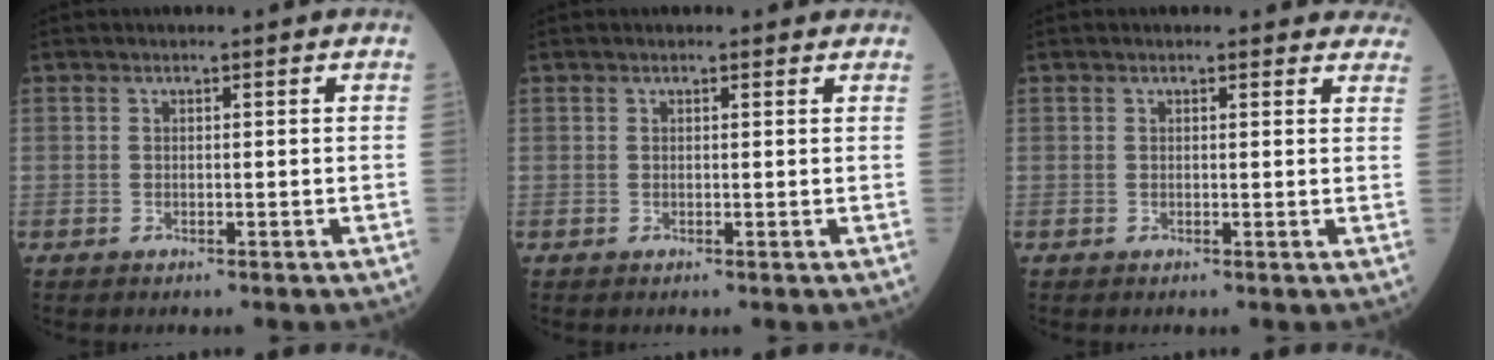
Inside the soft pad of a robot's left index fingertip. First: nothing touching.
{"total": 1.1, "force": [0.9, 0.6, 0.4], "torque": [-0.005, 0.009, 0.007]}
{"total": 5.9, "force": [5.5, 1.9, 1.0], "torque": [0.019, -0.001, 0.033]}